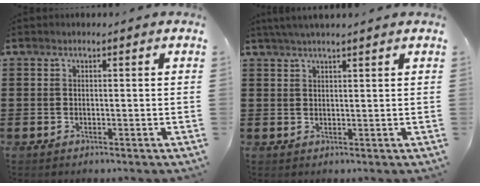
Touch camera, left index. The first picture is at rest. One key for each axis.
{"total": 2.3, "fx": 2.0, "fy": -0.1, "fz": 1.1, "tx": -0.025, "ty": 0.004, "tz": 0.037}